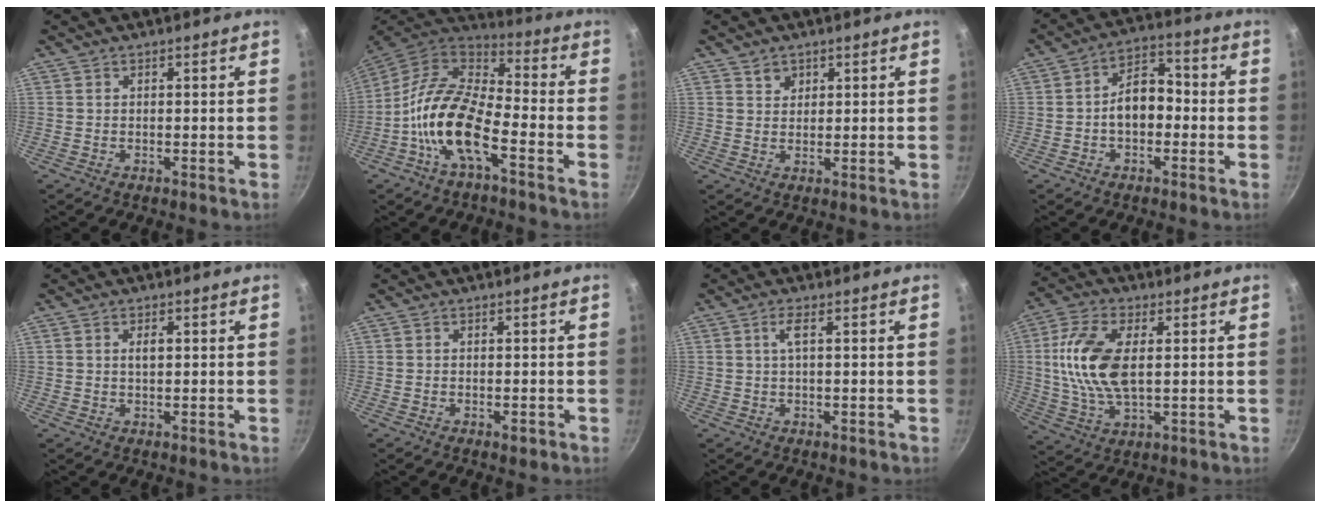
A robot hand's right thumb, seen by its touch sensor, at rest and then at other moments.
{"total": 15.9, "force": [-6.0, 7.0, 12.9], "torque": [-0.238, 0.048, -0.134]}
{"total": 2.4, "force": [1.4, 1.9, 0.7], "torque": [0.001, -0.004, 0.023]}
{"total": 8.4, "force": [-1.3, 5.4, 6.3], "torque": [-0.063, 0.036, -0.032]}
{"total": 1.9, "force": [0.3, 1.0, 1.6], "torque": [-0.023, 0.004, 0.006]}
{"total": 1.6, "force": [-0.8, 0.8, 1.2], "torque": [-0.020, 0.004, -0.013]}
{"total": 2.5, "force": [0.3, 0.3, 2.4], "torque": [-0.051, 0.003, 0.006]}
{"total": 13.7, "force": [1.7, 7.0, 11.6], "torque": [-0.228, 0.005, 0.030]}